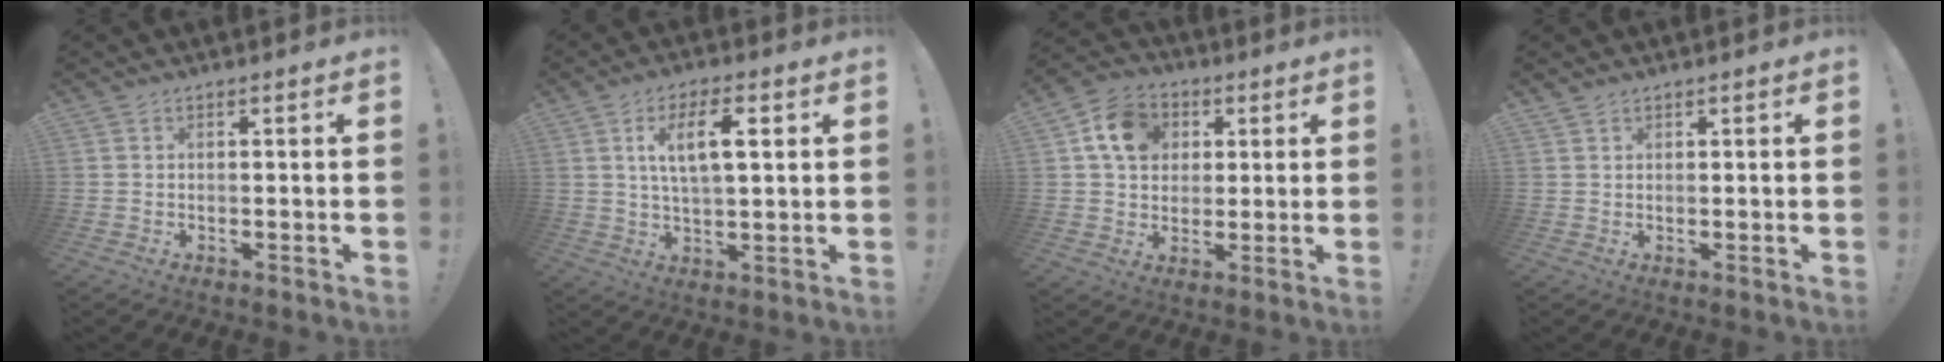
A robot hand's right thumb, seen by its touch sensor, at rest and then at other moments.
{"total": 9.8, "force": [2.7, 3.8, 8.7], "torque": [-0.151, 0.007, 0.044]}
{"total": 12.6, "force": [4.1, 10.2, 6.0], "torque": [-0.092, -0.001, 0.083]}
{"total": 1.0, "force": [0.9, 0.4, 0.2], "torque": [0.000, -0.003, 0.018]}